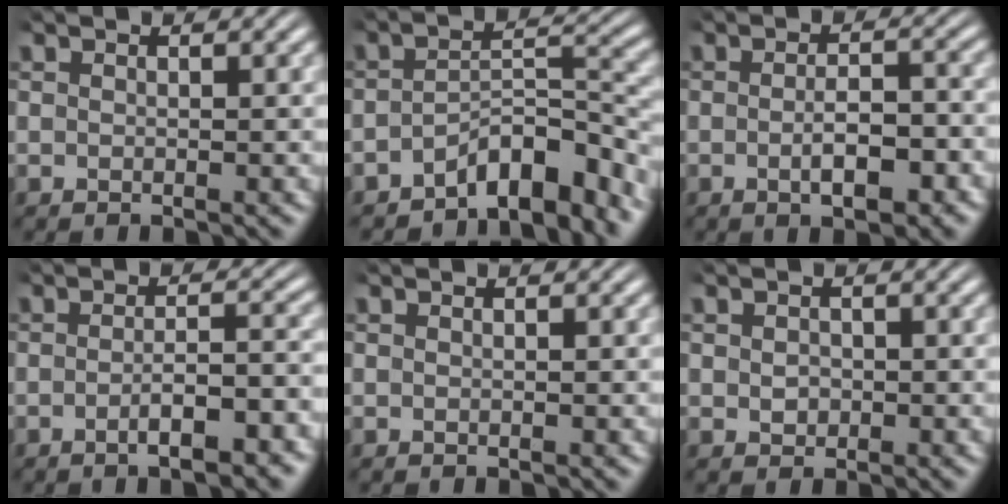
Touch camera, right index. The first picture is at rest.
{"total": 6.0, "force": [-4.3, 1.5, 3.9], "torque": [-0.045, -0.007, -0.067]}
{"total": 3.7, "force": [-1.8, 1.2, 3.0], "torque": [-0.042, -0.006, -0.030]}
{"total": 3.3, "force": [-2.2, 0.4, 2.4], "torque": [-0.038, -0.007, -0.037]}
{"total": 0.0}
{"total": 0.7, "force": [-0.1, 0.6, 0.5], "torque": [-0.014, -0.008, 0.005]}